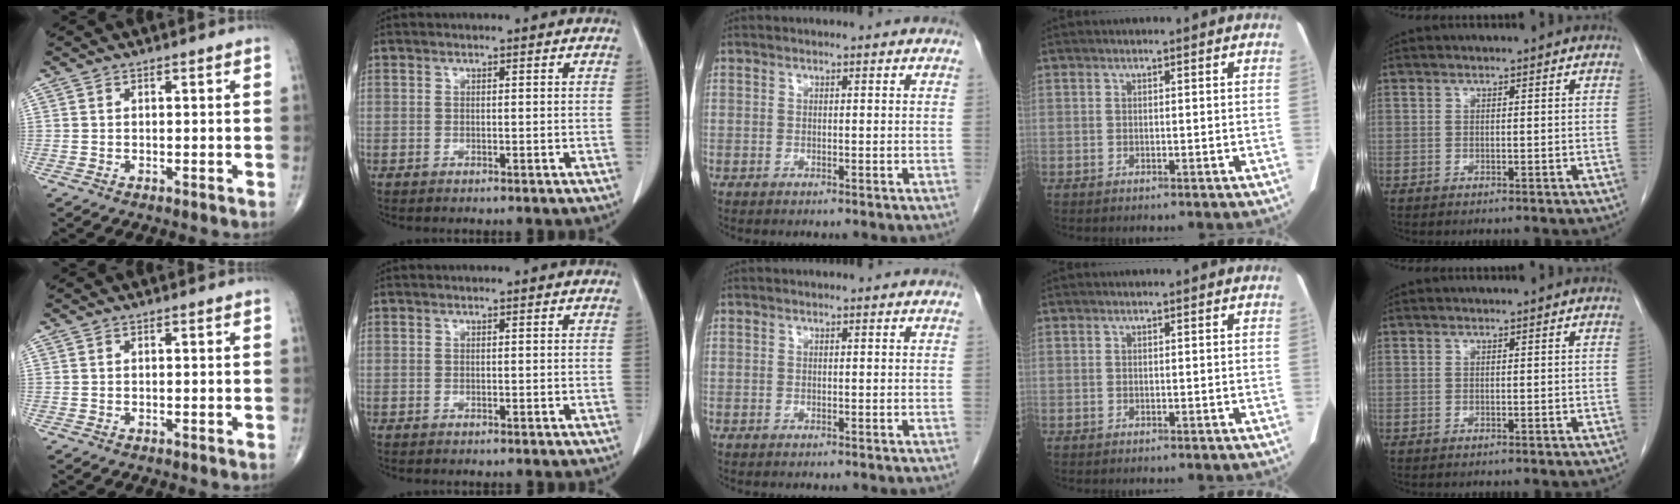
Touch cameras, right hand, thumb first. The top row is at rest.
{}